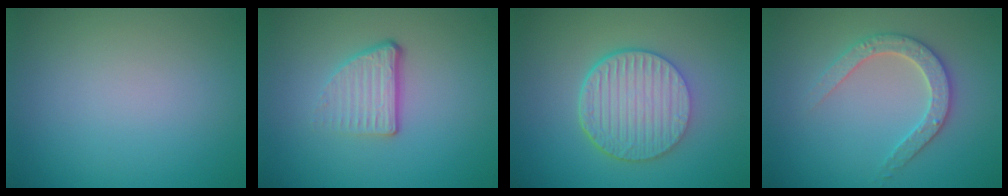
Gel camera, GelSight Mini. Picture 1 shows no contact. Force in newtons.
{"total": 3.6, "press": 2.2, "slide": 2.8}
{"total": 6.6, "press": 4.8, "slide": 4.6}
{"total": 2.9, "press": 2.9, "slide": 0.5}